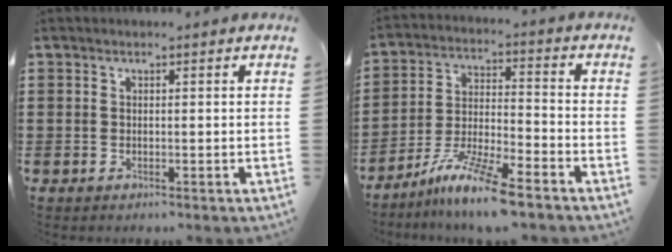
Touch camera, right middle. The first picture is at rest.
{"total": 9.7, "force": [-7.9, 0.2, 5.6], "torque": [-0.115, -0.002, -0.153]}